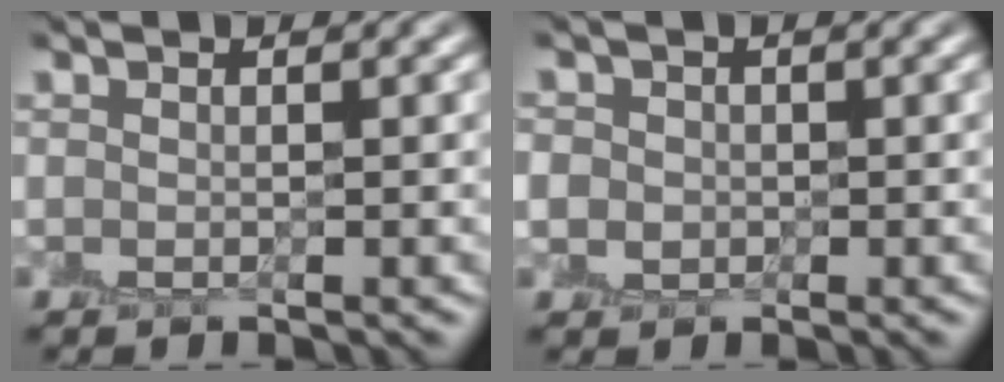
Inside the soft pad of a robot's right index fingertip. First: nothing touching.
{"total": 1.7, "force": [-0.2, 1.6, 0.4], "torque": [-0.001, 0.001, -0.002]}